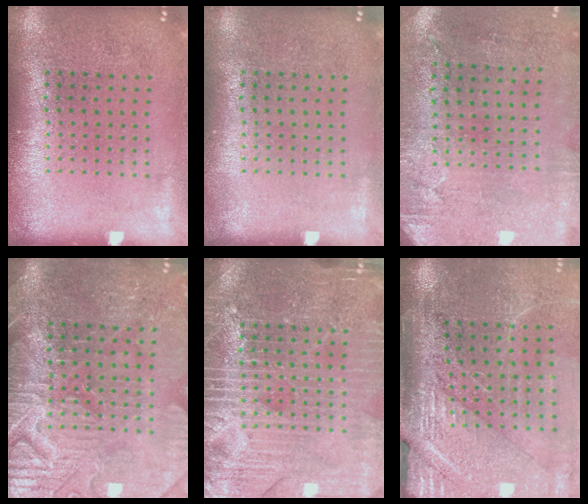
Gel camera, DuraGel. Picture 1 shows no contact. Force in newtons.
{"total": 0.0}
{"total": 2.8, "press": 2.3, "slide": 1.7}
{"total": 3.9, "press": 3.8, "slide": 1.0}
{"total": 4.0, "press": 4.0, "slide": 0.6}
{"total": 3.5, "press": 3.3, "slide": 1.1}